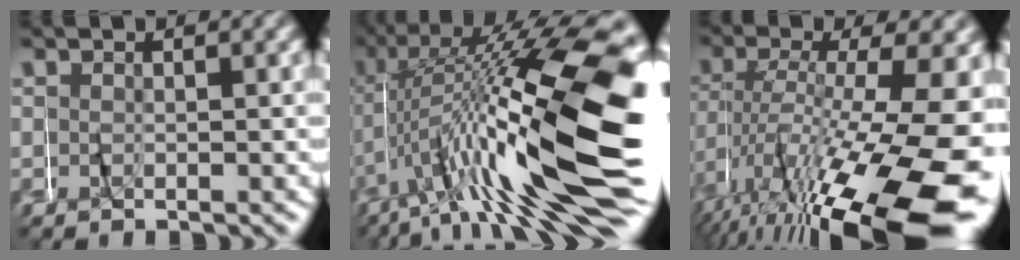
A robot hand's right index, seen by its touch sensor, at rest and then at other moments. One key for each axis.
{"total": 16.0, "fx": -1.0, "fy": 5.3, "fz": 15.1, "tx": -0.219, "ty": 0.020, "tz": -0.009}
{"total": 13.4, "fx": -5.2, "fy": 5.0, "fz": 11.3, "tx": -0.164, "ty": -0.017, "tz": -0.062}